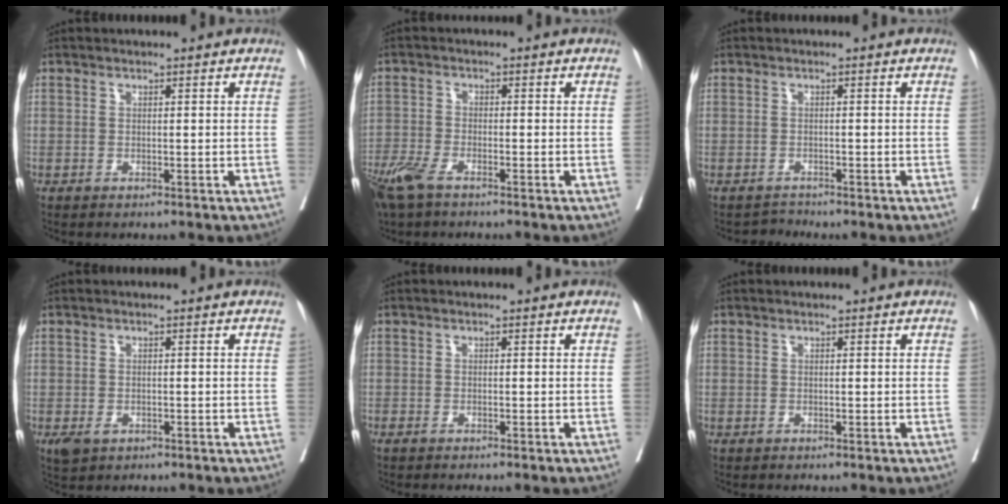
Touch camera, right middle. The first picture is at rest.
{"total": 6.3, "force": [-4.6, 2.0, 3.8], "torque": [-0.083, -0.011, -0.089]}
{"total": 1.3, "force": [-1.1, -0.2, -0.6], "torque": [0.012, -0.009, -0.019]}
{"total": 2.4, "force": [-1.1, 1.6, 1.4], "torque": [-0.024, -0.002, -0.009]}
{"total": 0.9, "force": [-0.8, 0.0, 0.4], "torque": [-0.006, -0.001, -0.014]}
{"total": 0.0}